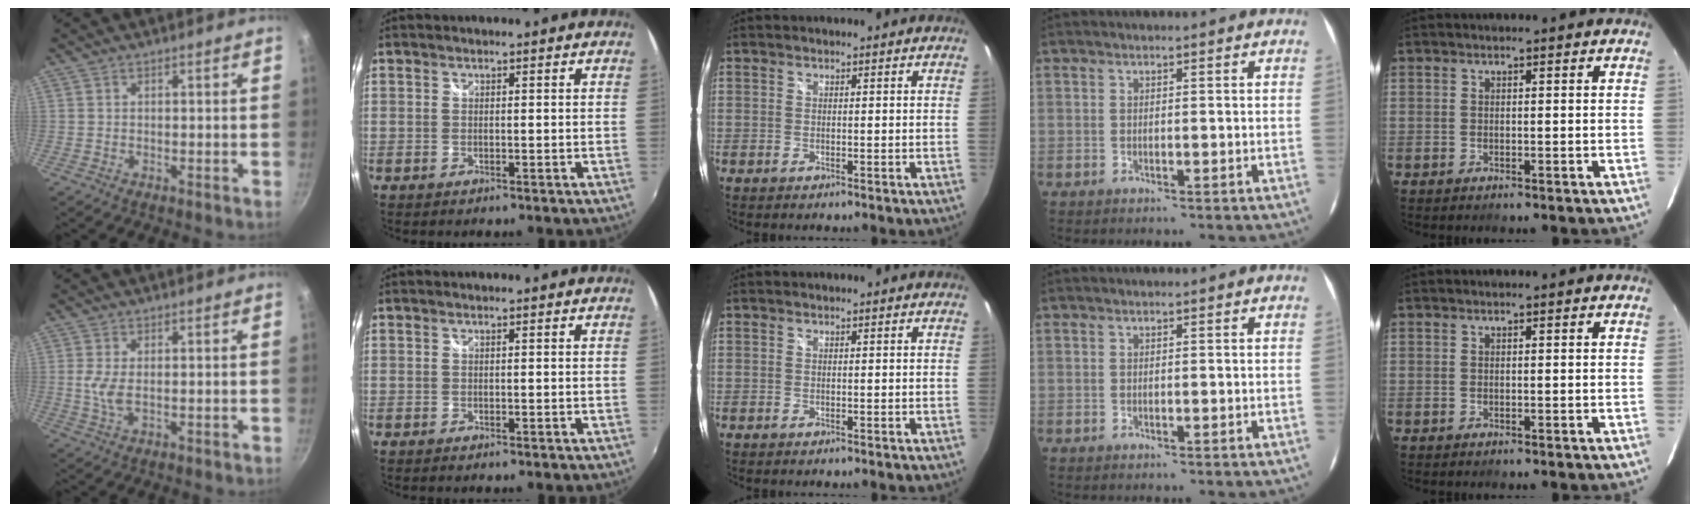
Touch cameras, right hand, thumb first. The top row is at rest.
{"thumb": {"total": 3.8, "force": [0.3, 1.8, 3.4], "torque": [-0.074, -0.003, 0.009]}}